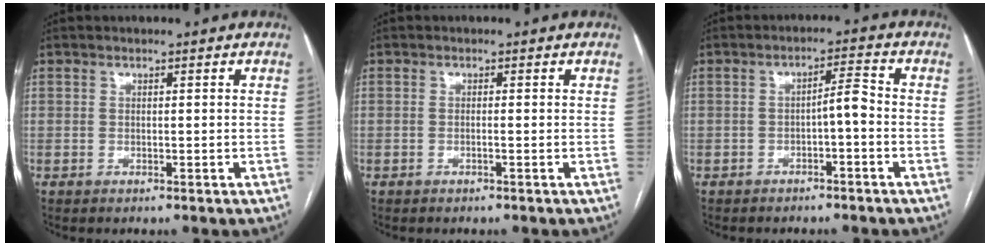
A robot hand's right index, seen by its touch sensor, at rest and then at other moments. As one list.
[{"total": 0.5, "force": [-0.2, -0.1, 0.4], "torque": [-0.006, 0.002, -0.003]}, {"total": 3.5, "force": [-1.1, 0.6, 3.3], "torque": [-0.050, 0.014, -0.017]}]